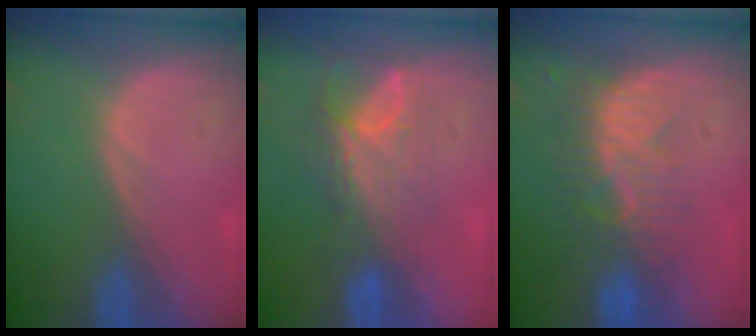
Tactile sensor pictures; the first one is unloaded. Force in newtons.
{"total": 7.9, "press": 6.6, "slide": 4.4}
{"total": 8.5, "press": 7.7, "slide": 3.5}